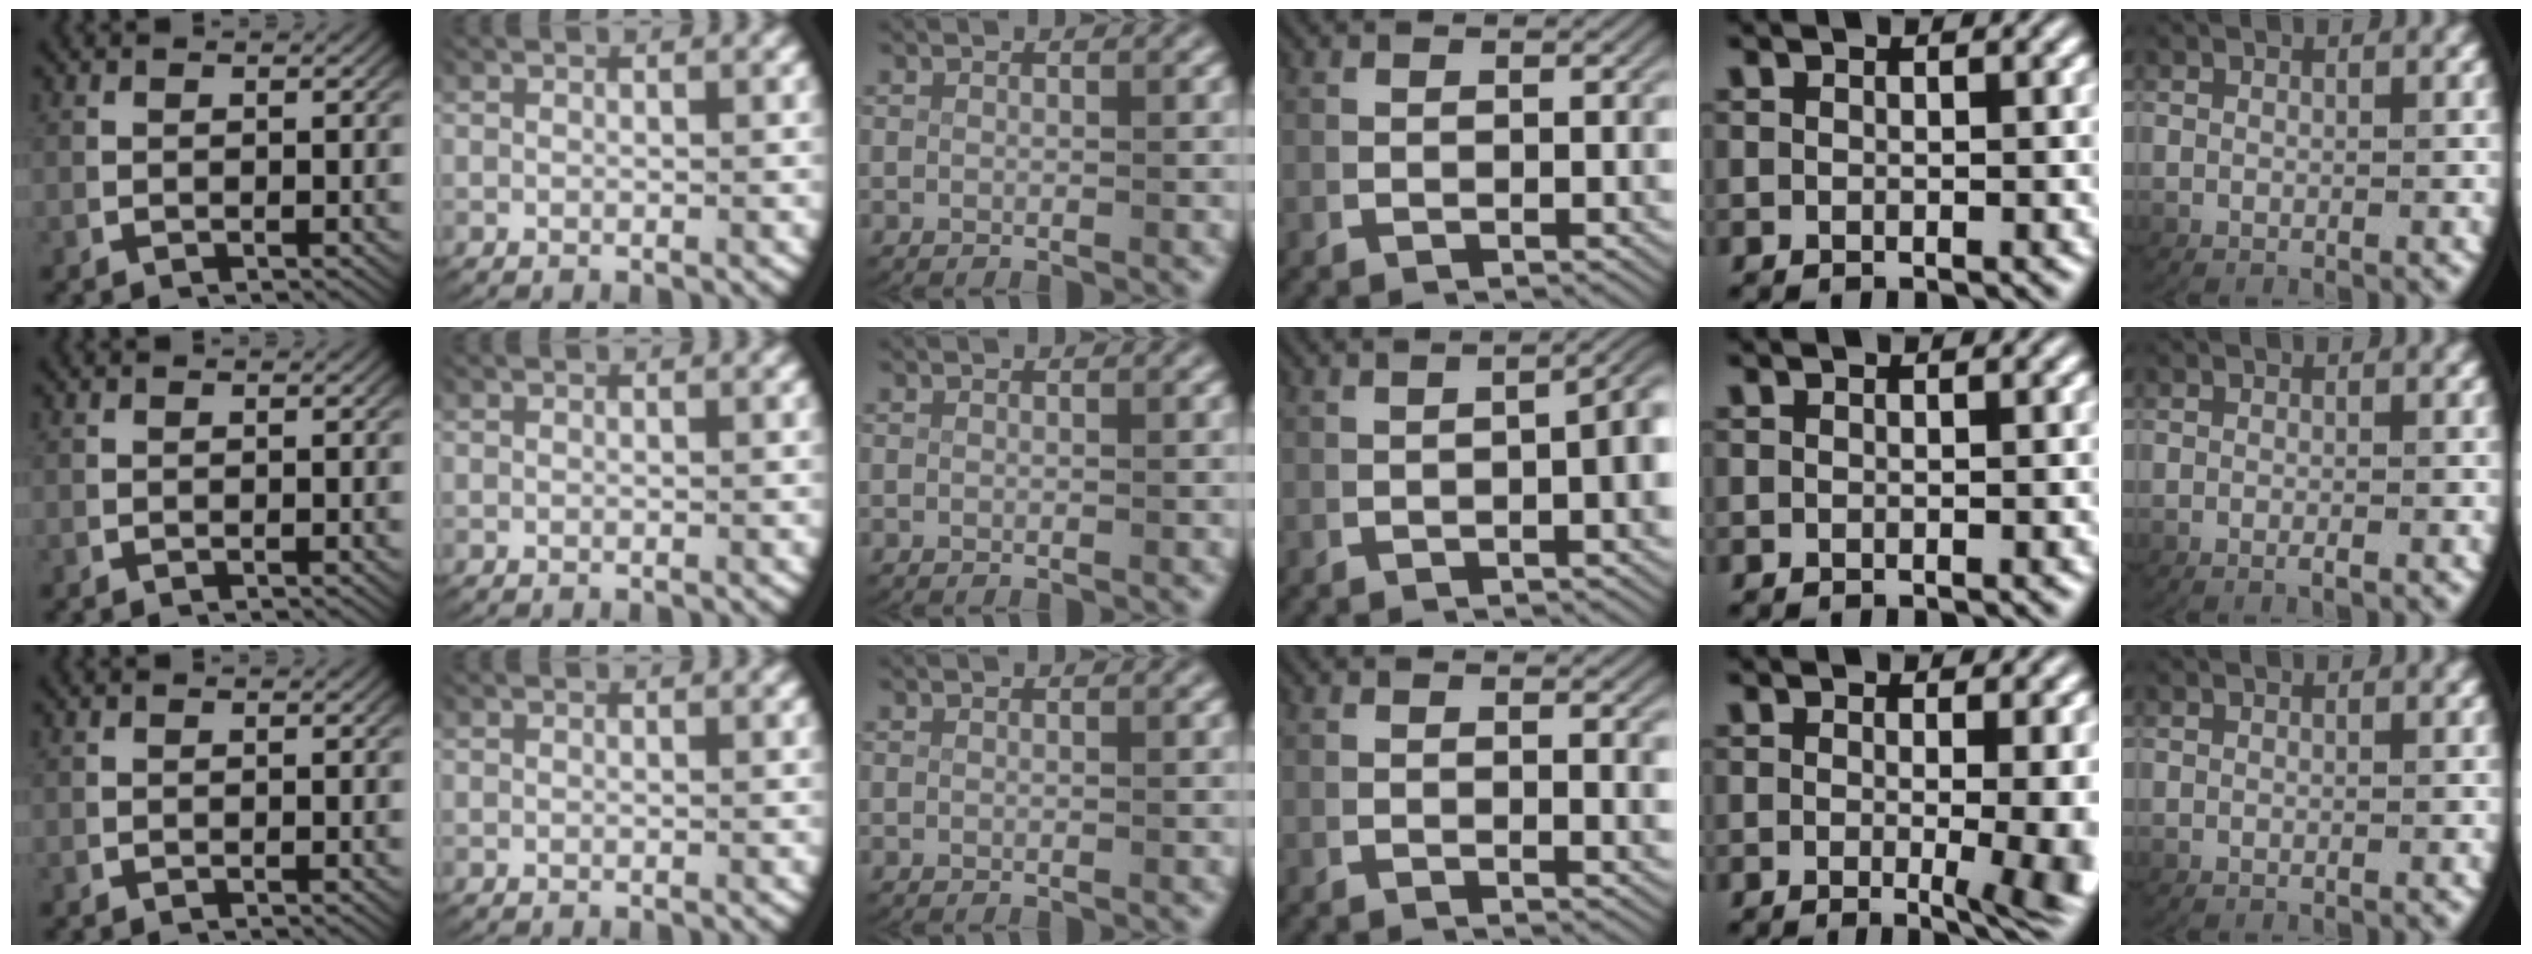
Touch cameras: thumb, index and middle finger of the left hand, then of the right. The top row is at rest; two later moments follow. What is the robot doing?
{"motion": "lift_and_place", "object": "keyboard"}